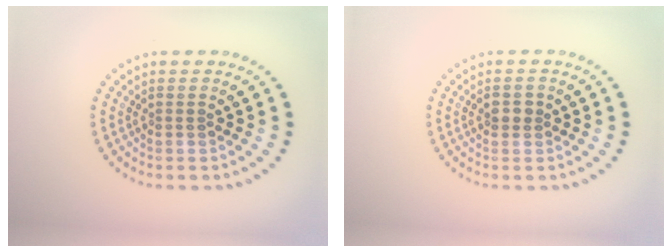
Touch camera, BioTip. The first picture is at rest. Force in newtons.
{"total": 1.5, "press": 1.4, "slide": 0.5}